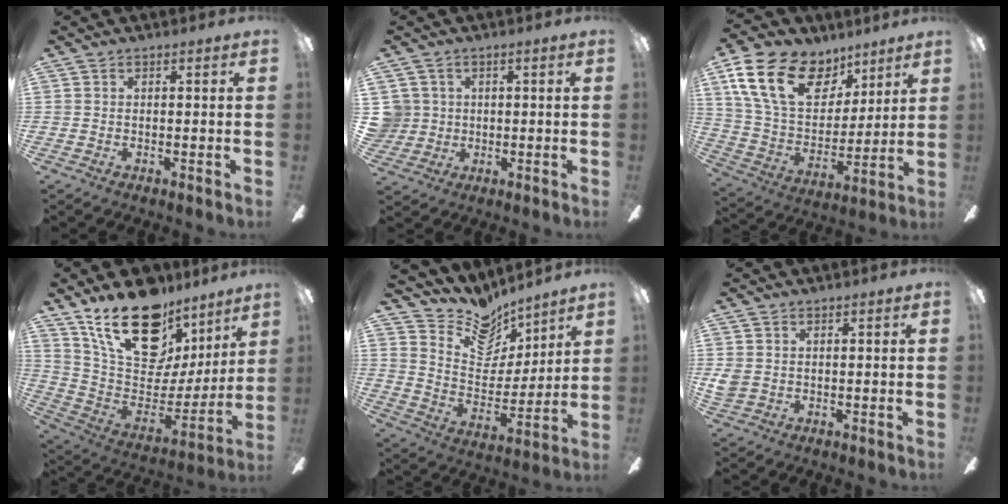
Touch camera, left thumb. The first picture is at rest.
{"total": 5.6, "force": [1.1, 5.4, 0.5], "torque": [-0.037, 0.005, 0.022]}
{"total": 22.6, "force": [12.1, 14.1, 12.8], "torque": [-0.248, -0.049, 0.222]}
{"total": 24.9, "force": [16.1, 13.0, 13.9], "torque": [-0.225, -0.098, 0.300]}
{"total": 13.3, "force": [11.2, 6.4, 3.2], "torque": [-0.074, -0.092, 0.210]}
{"total": 2.5, "force": [0.8, 2.0, 1.3], "torque": [-0.025, 0.003, 0.016]}